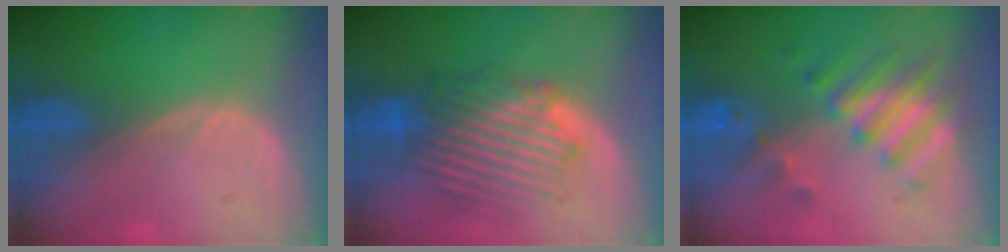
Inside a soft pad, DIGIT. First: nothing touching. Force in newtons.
{"total": 8.9, "press": 8.6, "slide": 2.3}
{"total": 8.3, "press": 7.2, "slide": 4.0}